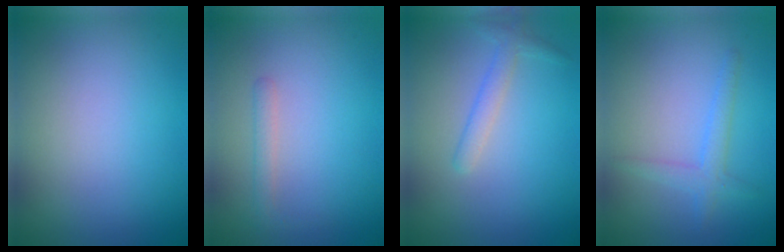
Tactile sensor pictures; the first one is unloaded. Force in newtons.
{"total": 1.2, "press": 1.2, "slide": 0.1}
{"total": 1.8, "press": 1.8, "slide": 0.1}
{"total": 2.0, "press": 2.0, "slide": 0.1}